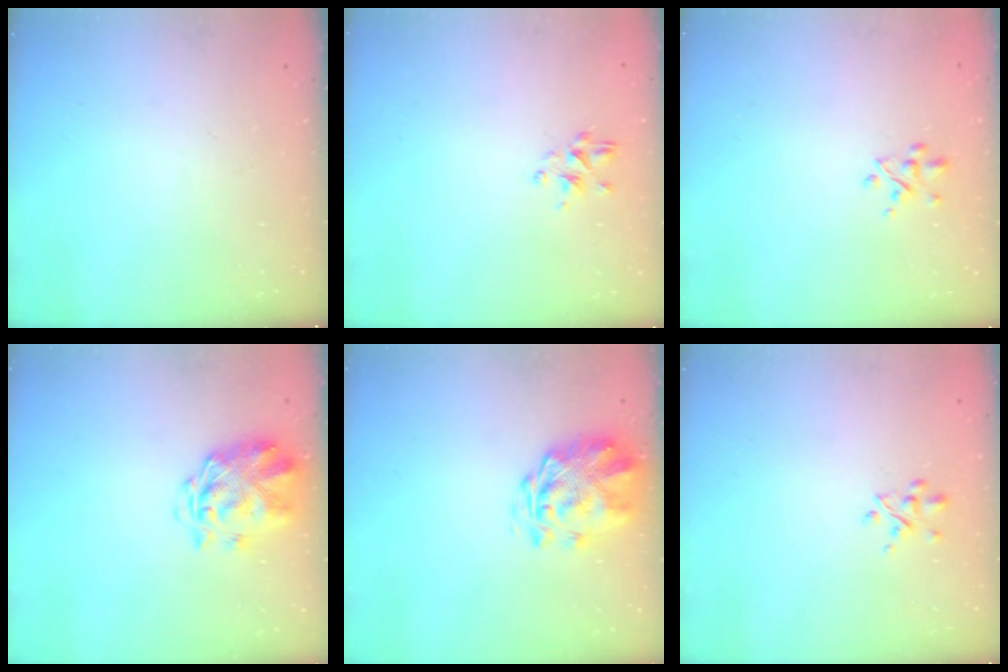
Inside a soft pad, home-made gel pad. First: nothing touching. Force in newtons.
{"total": 2.8, "press": 2.7, "slide": 0.8}
{"total": 2.9, "press": 2.7, "slide": 0.9}
{"total": 3.4, "press": 3.0, "slide": 1.6}
{"total": 3.1, "press": 2.7, "slide": 1.5}
{"total": 3.0, "press": 2.8, "slide": 1.1}